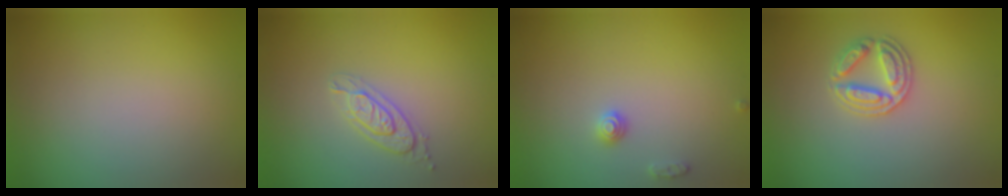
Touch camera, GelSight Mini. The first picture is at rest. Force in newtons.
{"total": 2.1, "press": 2.1, "slide": 0.4}
{"total": 1.2, "press": 1.2, "slide": 0.0}
{"total": 2.8, "press": 2.7, "slide": 0.4}